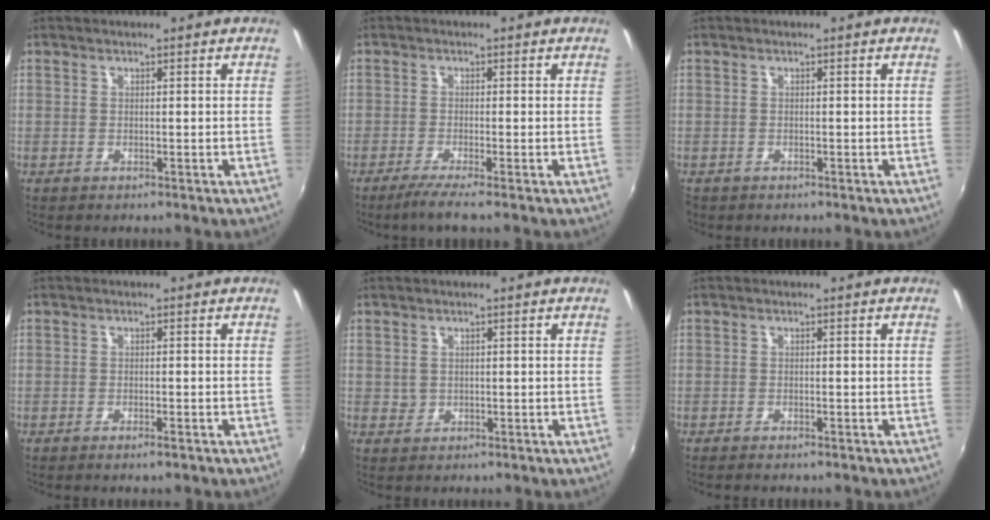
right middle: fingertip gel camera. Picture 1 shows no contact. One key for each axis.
{"total": 3.5, "fx": -2.5, "fy": -0.9, "fz": 2.2, "tx": -0.056, "ty": -0.012, "tz": -0.051}
{"total": 0.7, "fx": -0.6, "fy": 0.4, "fz": 0.0, "tx": -0.005, "ty": -0.003, "tz": -0.010}
{"total": 1.4, "fx": -1.0, "fy": 0.2, "fz": 0.9, "tx": -0.019, "ty": -0.002, "tz": -0.019}
{"total": 1.0, "fx": 0.3, "fy": 1.0, "fz": 0.1, "tx": 0.001, "ty": 0.002, "tz": 0.005}
{"total": 1.6, "fx": -1.4, "fy": 0.4, "fz": 0.7, "tx": -0.020, "ty": -0.008, "tz": -0.024}